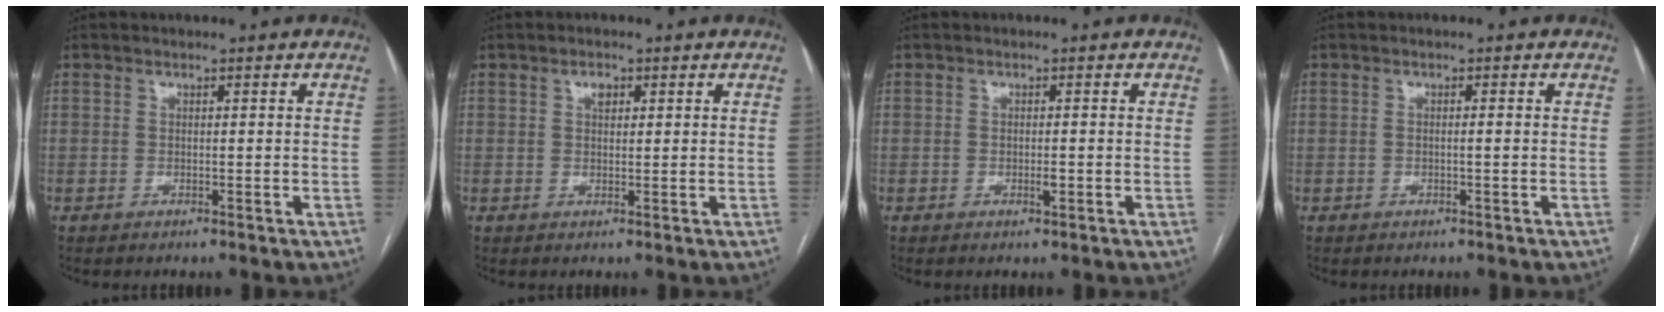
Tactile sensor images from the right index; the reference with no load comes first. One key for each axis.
{"total": 1.7, "fx": 0.7, "fy": 1.0, "fz": 1.2, "tx": -0.020, "ty": 0.003, "tz": 0.012}
{"total": 1.3, "fx": -0.4, "fy": 0.3, "fz": 1.2, "tx": -0.021, "ty": -0.001, "tz": -0.006}
{"total": 0.7, "fx": -0.2, "fy": 0.0, "fz": 0.7, "tx": -0.012, "ty": 0.001, "tz": -0.002}